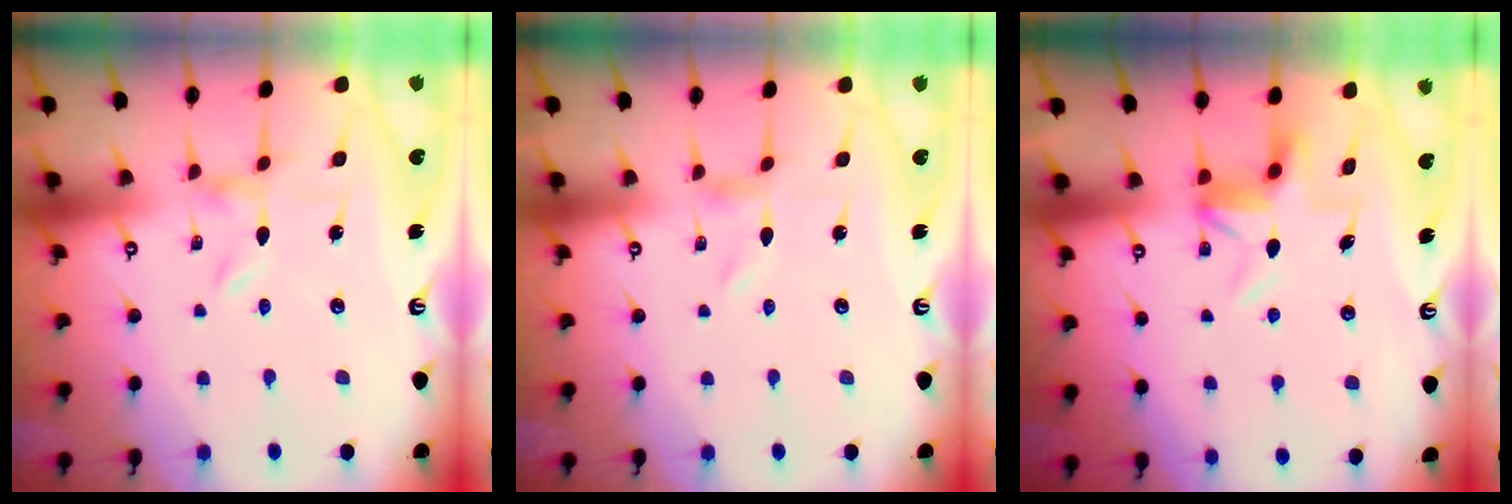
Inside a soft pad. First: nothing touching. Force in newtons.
{"total": 0.0}
{"total": 4.7, "press": 4.7, "slide": 0.3}